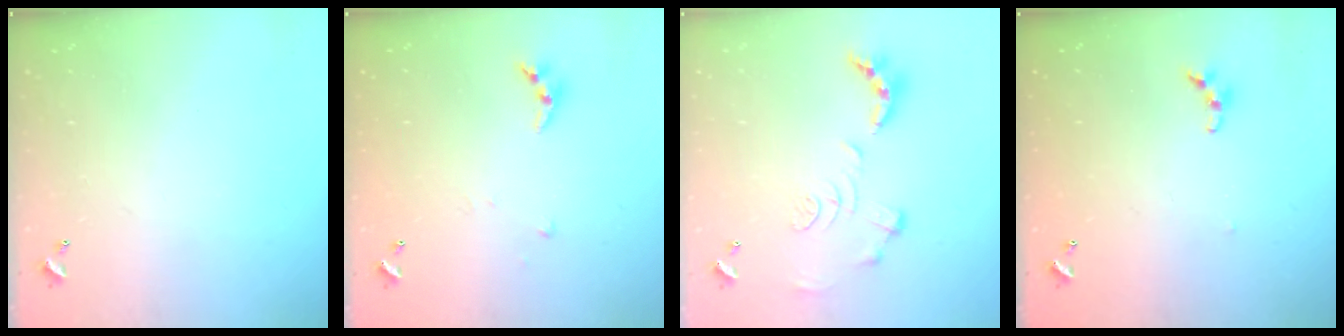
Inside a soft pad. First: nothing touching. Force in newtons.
{"total": 4.4, "press": 4.4, "slide": 0.3}
{"total": 1.2, "press": 0.4, "slide": 1.1}
{"total": 5.5, "press": 5.5, "slide": 0.6}